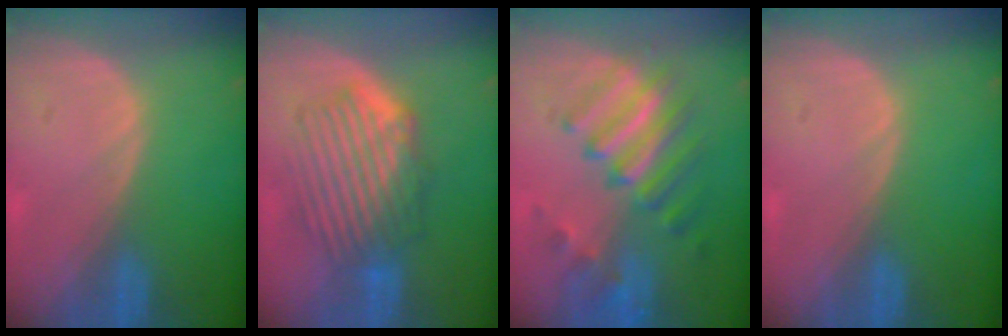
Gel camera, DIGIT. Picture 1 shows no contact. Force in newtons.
{"total": 8.4, "press": 7.9, "slide": 3.0}
{"total": 9.5, "press": 8.4, "slide": 4.5}
{"total": 0.0}